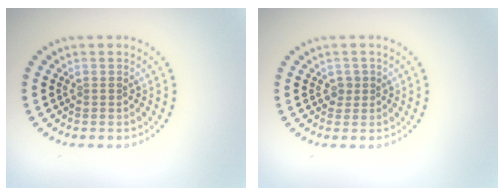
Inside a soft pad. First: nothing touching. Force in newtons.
{"total": 0.9, "press": 0.8, "slide": 0.4}